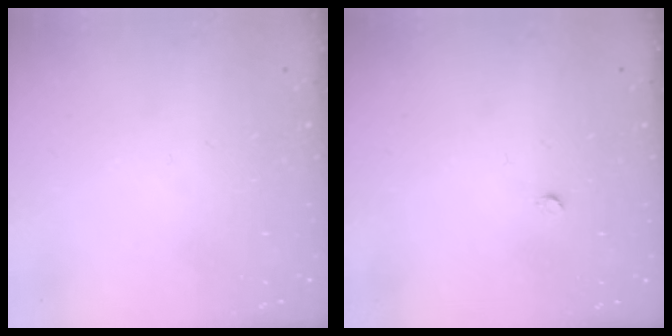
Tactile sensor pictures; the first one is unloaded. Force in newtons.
{"total": 2.4, "press": 2.4, "slide": 0.3}